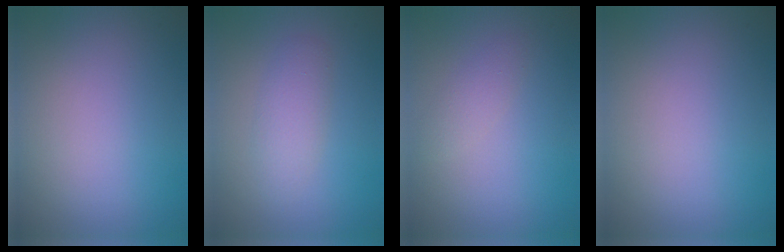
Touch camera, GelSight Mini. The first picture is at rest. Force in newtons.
{"total": 2.2, "press": 2.2, "slide": 0.0}
{"total": 1.3, "press": 1.3, "slide": 0.1}
{"total": 0.0}